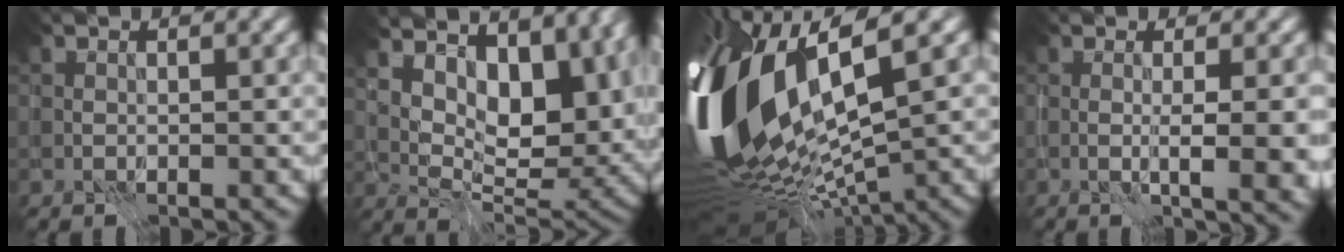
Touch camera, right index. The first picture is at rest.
{"total": 16.4, "force": [8.9, 8.2, 11.0], "torque": [-0.176, 0.039, 0.148]}
{"total": 17.9, "force": [1.2, 7.7, 16.1], "torque": [-0.359, -0.033, 0.046]}
{"total": 5.6, "force": [-0.8, 1.4, 5.4], "torque": [-0.072, 0.000, -0.005]}